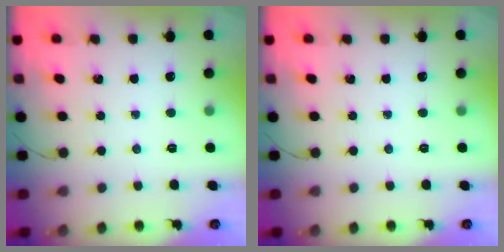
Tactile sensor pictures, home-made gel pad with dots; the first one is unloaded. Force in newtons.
{"total": 0.0}